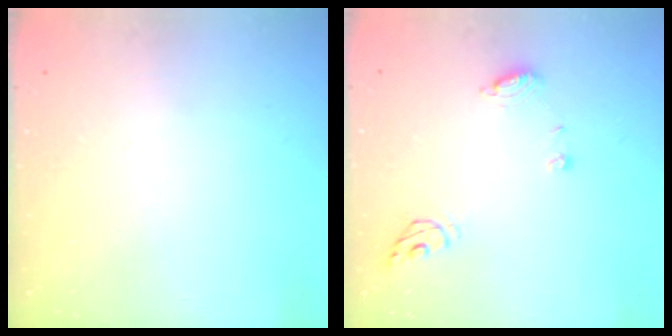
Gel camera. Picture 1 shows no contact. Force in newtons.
{"total": 7.2, "press": 7.2, "slide": 0.8}